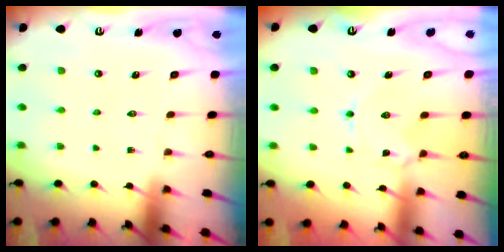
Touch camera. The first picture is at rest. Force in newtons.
{"total": 1.5, "press": 1.5, "slide": 0.2}